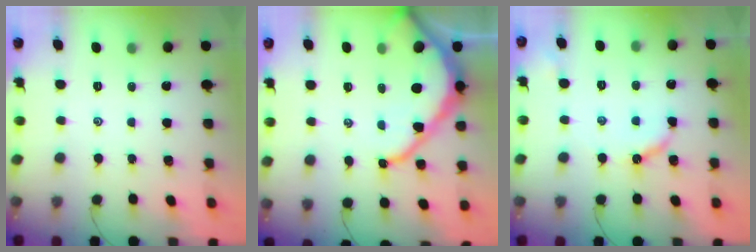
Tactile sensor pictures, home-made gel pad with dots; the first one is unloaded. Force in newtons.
{"total": 12.8, "press": 12.8, "slide": 1.1}
{"total": 6.8, "press": 6.7, "slide": 0.7}